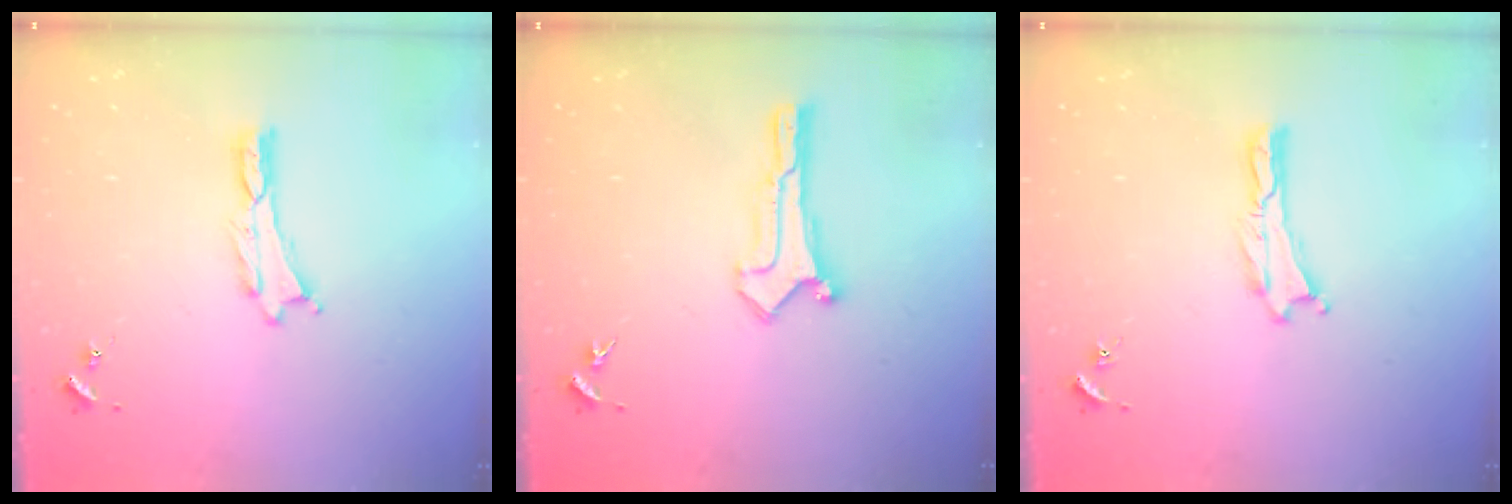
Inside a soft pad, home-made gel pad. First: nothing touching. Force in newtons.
{"total": 0.0}
{"total": 0.0}